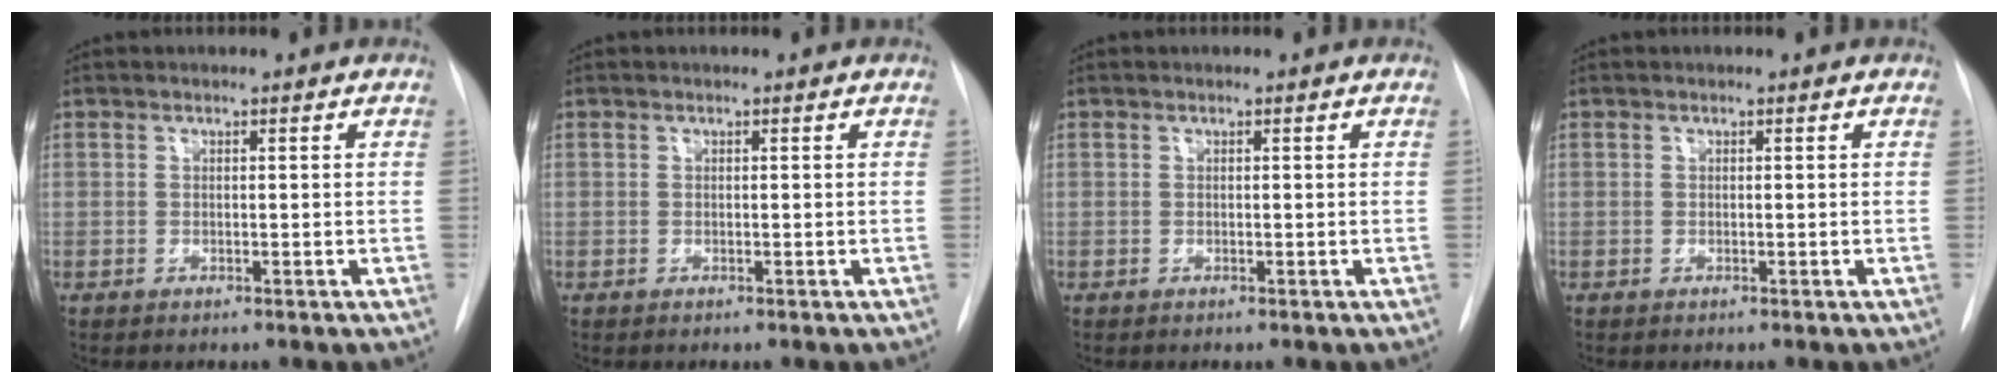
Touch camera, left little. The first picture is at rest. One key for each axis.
{"total": 0.0}
{"total": 0.0}
{"total": 0.0}